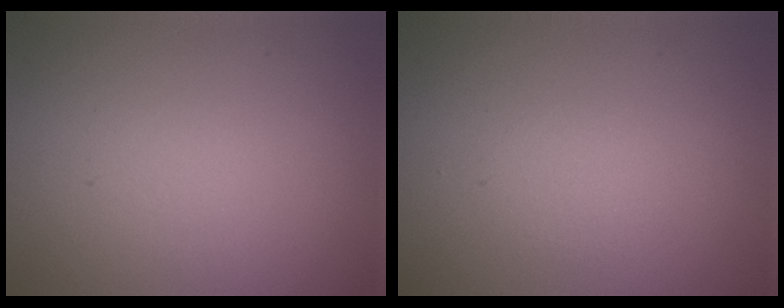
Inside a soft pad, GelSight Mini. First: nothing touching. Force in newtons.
{"total": 0.9, "press": 0.9, "slide": 0.0}